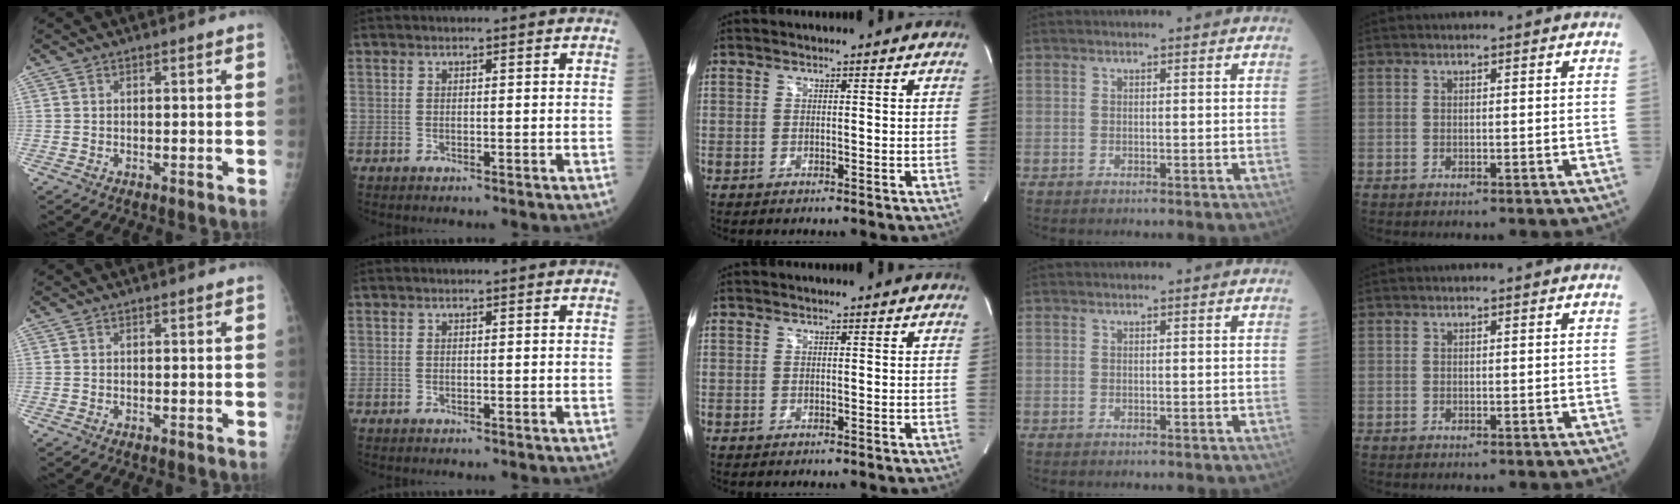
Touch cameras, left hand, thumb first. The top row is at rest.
{}